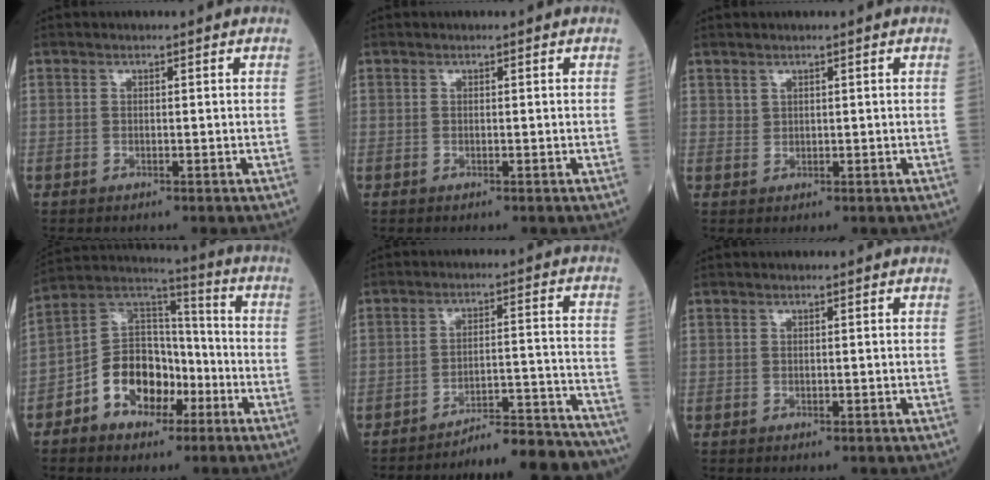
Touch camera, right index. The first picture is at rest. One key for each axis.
{"total": 0.0}
{"total": 0.8, "fx": 0.7, "fy": 0.5, "fz": 0.1, "tx": 0.008, "ty": -0.002, "tz": 0.012}
{"total": 12.0, "fx": -4.9, "fy": 8.3, "fz": 7.2, "tx": -0.147, "ty": 0.040, "tz": -0.084}
{"total": 16.2, "fx": -15.8, "fy": 0.4, "fz": 3.3, "tx": -0.018, "ty": 0.026, "tz": -0.209}
{"total": 0.0}